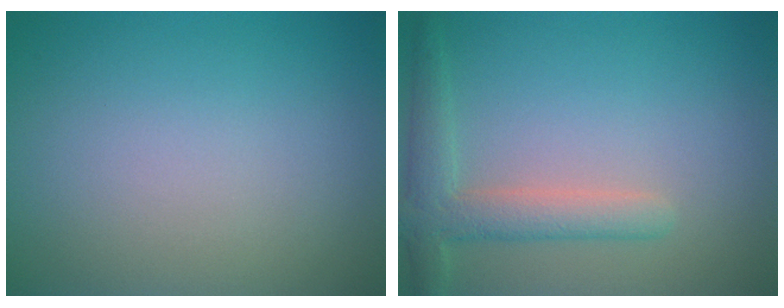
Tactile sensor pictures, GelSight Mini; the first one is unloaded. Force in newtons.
{"total": 3.5, "press": 3.5, "slide": 0.3}